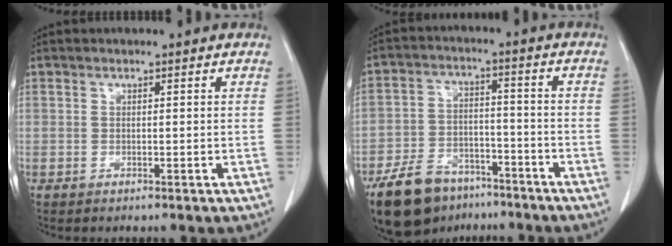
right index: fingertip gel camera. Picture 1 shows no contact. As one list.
[{"total": 12.4, "force": [-9.3, 6.6, 5.1], "torque": [-0.092, 0.007, -0.154]}]